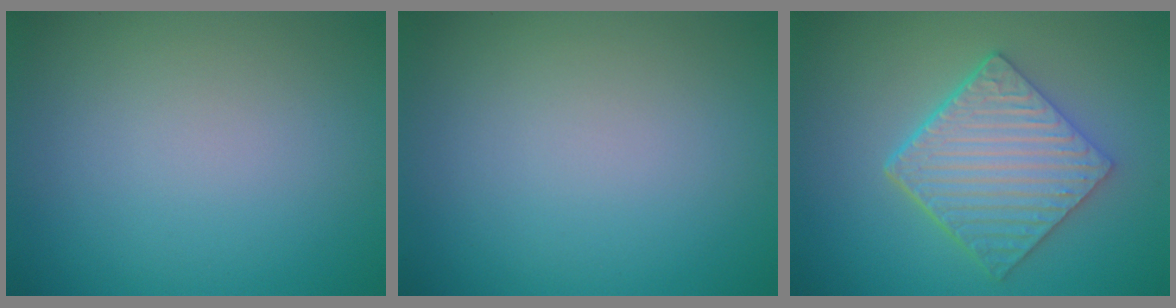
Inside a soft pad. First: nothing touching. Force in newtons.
{"total": 0.0}
{"total": 6.0, "press": 4.6, "slide": 3.9}